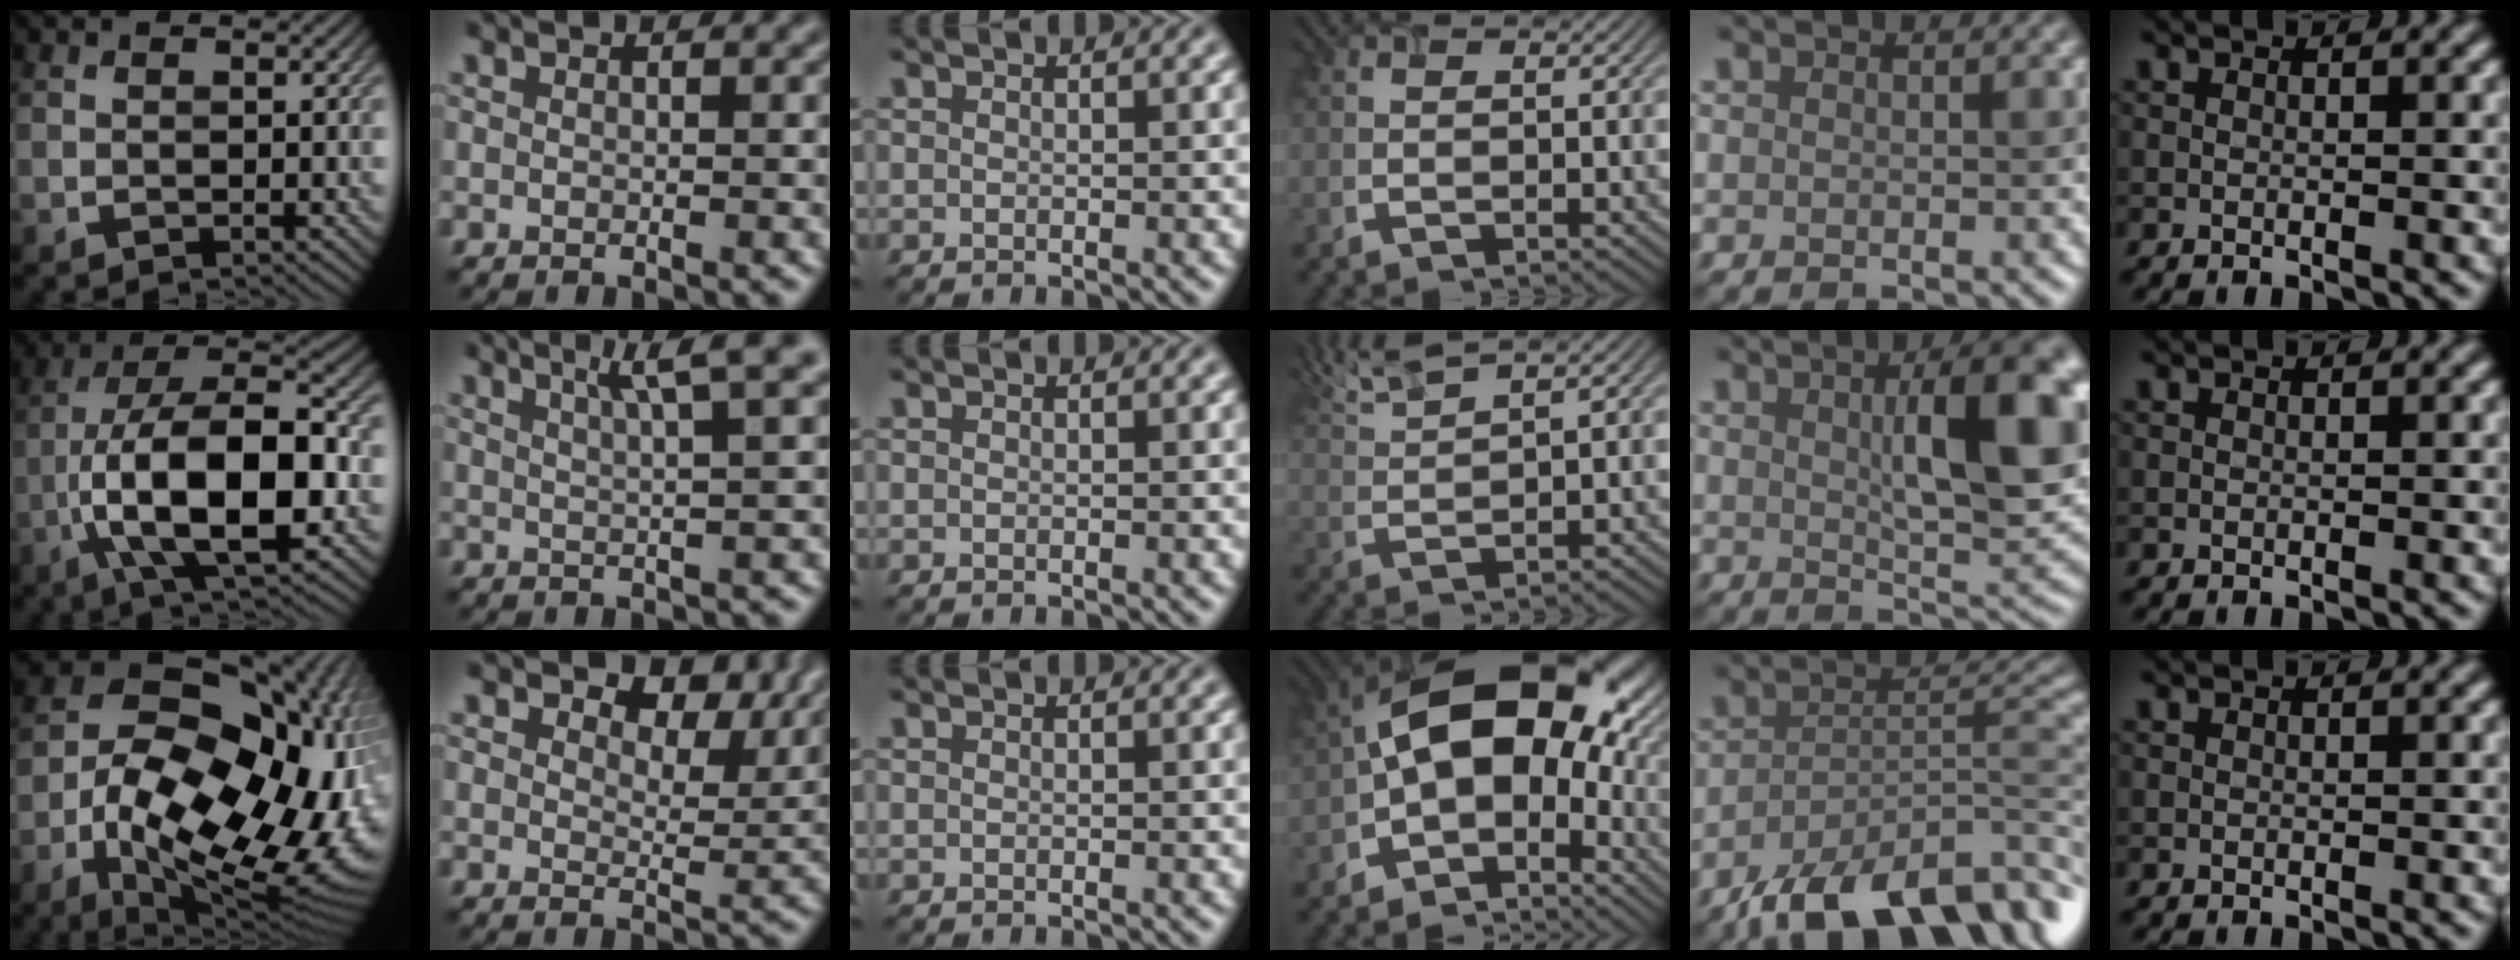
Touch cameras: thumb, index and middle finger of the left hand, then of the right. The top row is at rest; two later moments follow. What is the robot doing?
{"motion": "open", "object": "airpods case & airpods"}